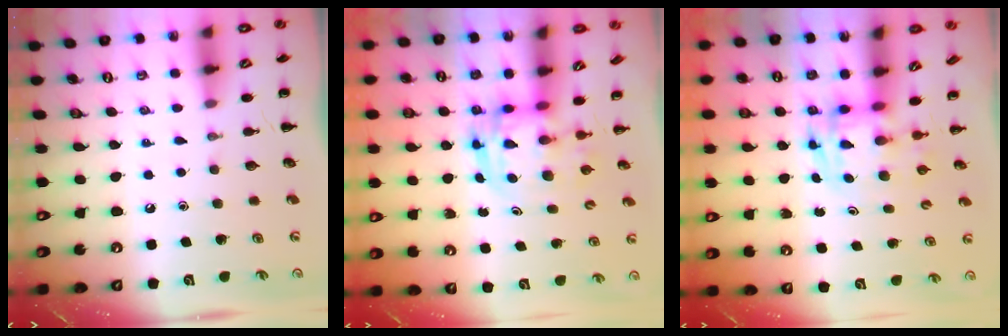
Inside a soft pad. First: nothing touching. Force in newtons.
{"total": 4.1, "press": 4.0, "slide": 0.9}
{"total": 3.4, "press": 3.3, "slide": 0.6}